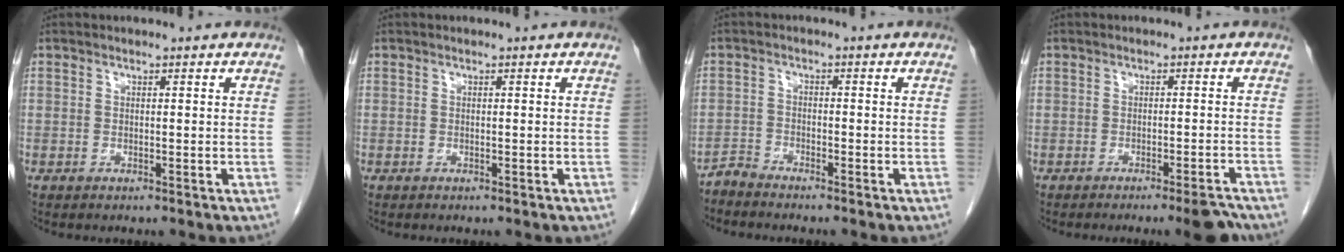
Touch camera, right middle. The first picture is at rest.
{"total": 0.0}
{"total": 2.2, "force": [-2.2, -0.2, -0.1], "torque": [0.008, -0.007, -0.044]}
{"total": 3.9, "force": [-3.2, -0.4, 2.2], "torque": [-0.018, -0.005, -0.045]}